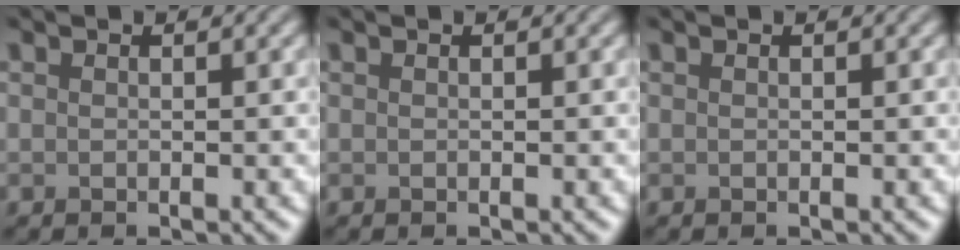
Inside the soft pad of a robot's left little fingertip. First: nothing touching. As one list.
[{"total": 0.0}, {"total": 0.0}]